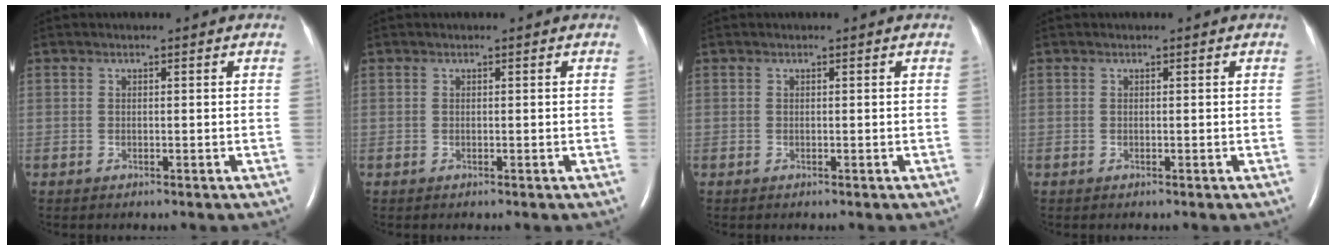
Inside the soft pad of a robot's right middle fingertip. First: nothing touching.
{"total": 0.0}
{"total": 0.0}
{"total": 0.0}